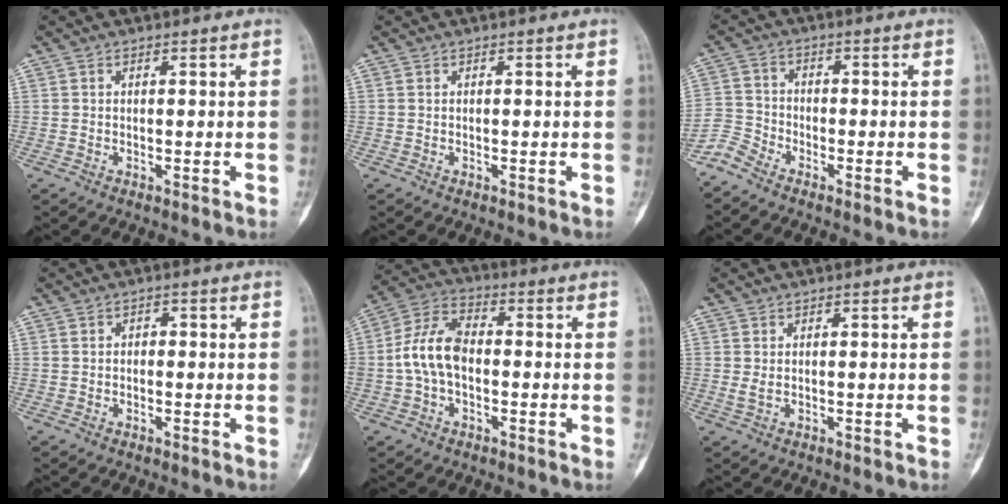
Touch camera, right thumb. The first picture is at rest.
{"total": 0.0}
{"total": 4.1, "force": [-3.8, 1.6, 0.4], "torque": [-0.003, 0.009, -0.091]}
{"total": 1.0, "force": [-0.3, 0.8, 0.5], "torque": [0.003, 0.006, -0.010]}
{"total": 9.6, "force": [-1.1, 6.0, 7.4], "torque": [-0.141, 0.036, -0.030]}
{"total": 1.0, "force": [0.0, 0.4, 0.9], "torque": [-0.020, -0.001, 0.001]}